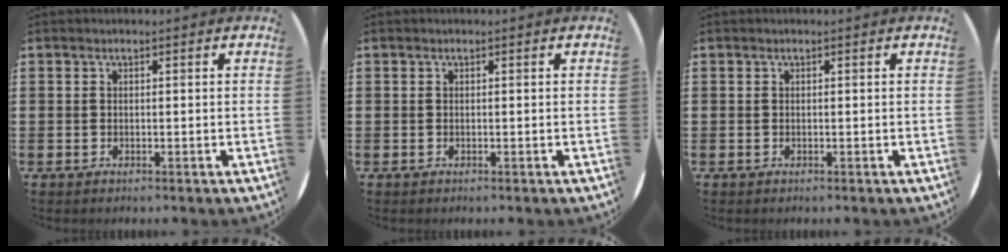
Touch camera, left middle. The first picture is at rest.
{"total": 0.0}
{"total": 0.0}